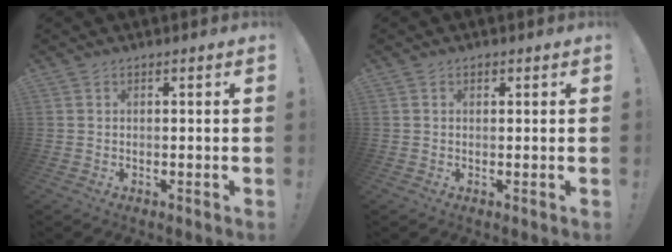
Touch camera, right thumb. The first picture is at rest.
{"total": 0.6, "force": [0.4, 0.4, 0.2], "torque": [0.004, -0.001, 0.007]}